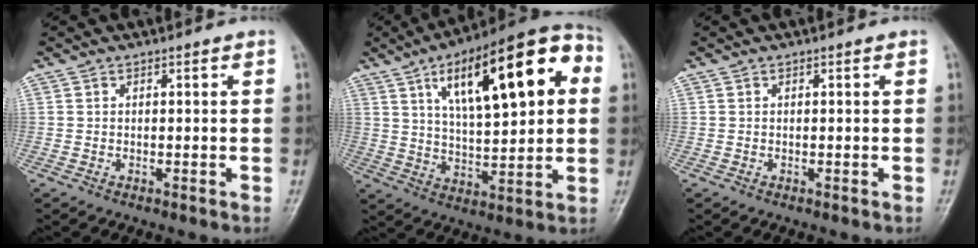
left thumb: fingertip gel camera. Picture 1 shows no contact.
{"total": 22.8, "force": [7.2, 8.5, 19.9], "torque": [-0.275, 0.011, 0.104]}
{"total": 0.0}